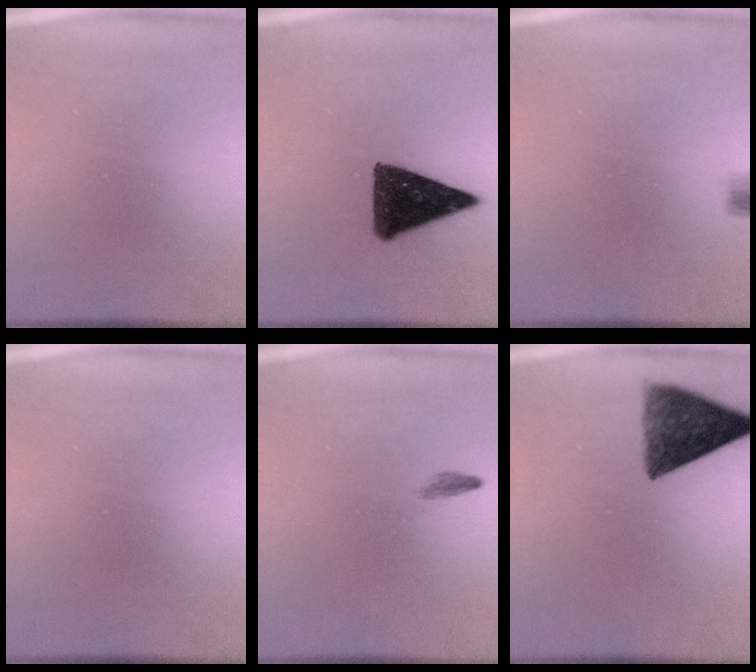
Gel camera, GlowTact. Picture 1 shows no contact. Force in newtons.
{"total": 11.5}
{"total": 1.6}
{"total": 0.0}
{"total": 0.5}
{"total": 8.9}